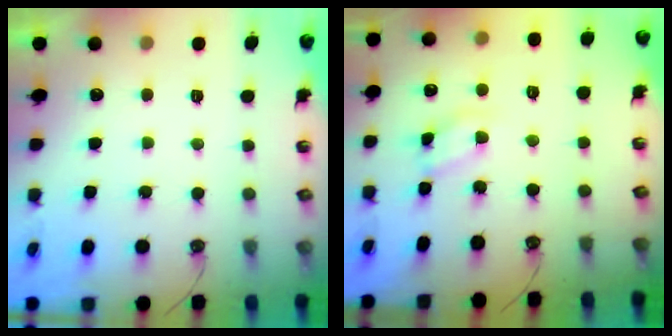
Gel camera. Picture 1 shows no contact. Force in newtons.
{"total": 9.3, "press": 9.3, "slide": 0.6}